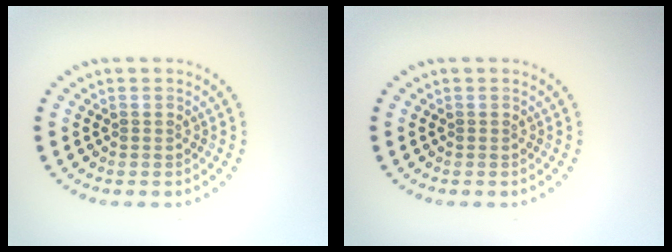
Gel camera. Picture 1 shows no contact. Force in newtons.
{"total": 0.0}